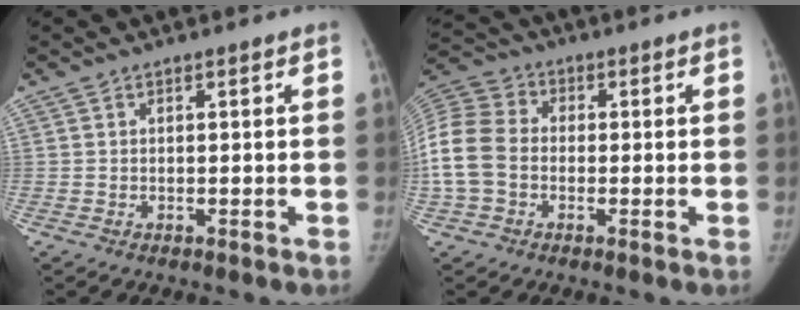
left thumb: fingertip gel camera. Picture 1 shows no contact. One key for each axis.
{"total": 12.0, "fx": -1.6, "fy": 9.3, "fz": 7.4, "tx": -0.159, "ty": 0.028, "tz": -0.039}